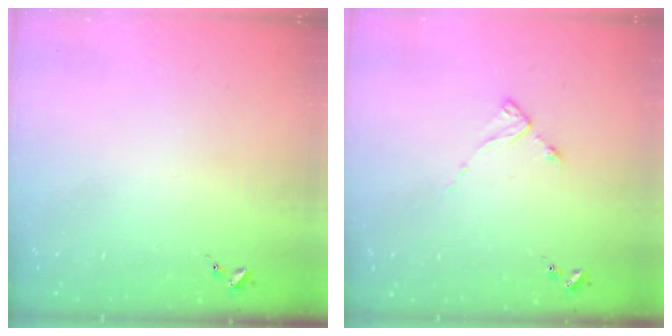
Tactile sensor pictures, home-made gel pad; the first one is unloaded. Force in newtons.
{"total": 2.7, "press": 2.7, "slide": 0.4}